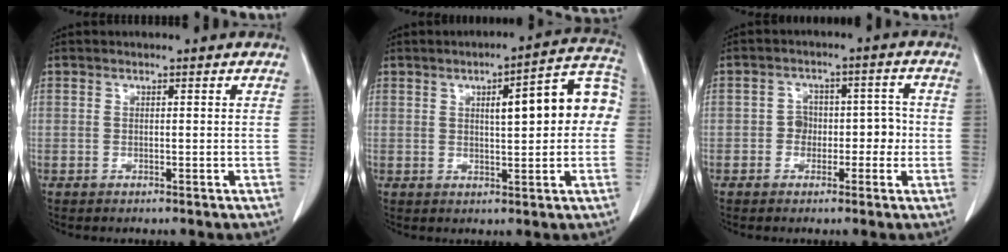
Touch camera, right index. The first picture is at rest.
{"total": 11.2, "force": [1.5, 2.5, 10.8], "torque": [-0.140, 0.039, 0.019]}
{"total": 4.7, "force": [-0.9, 3.5, 2.9], "torque": [-0.023, 0.033, -0.010]}